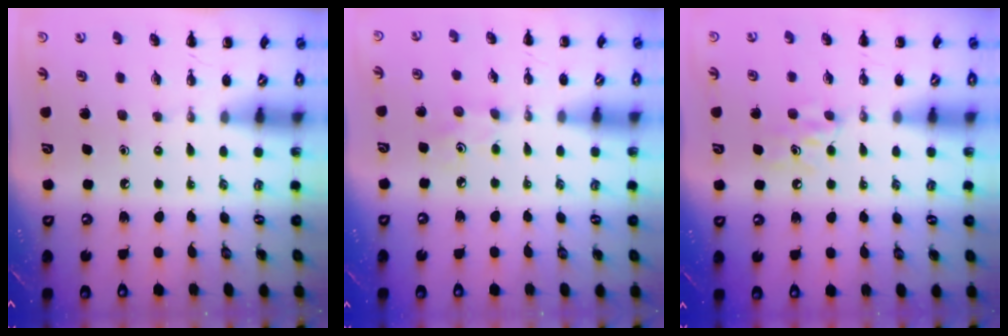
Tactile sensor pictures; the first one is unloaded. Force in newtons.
{"total": 2.4, "press": 2.3, "slide": 0.7}
{"total": 6.0, "press": 5.8, "slide": 1.5}